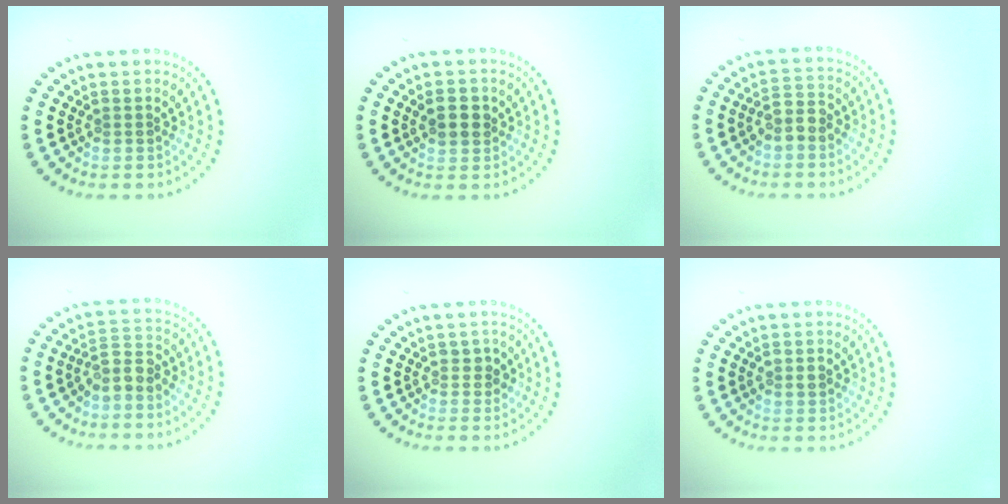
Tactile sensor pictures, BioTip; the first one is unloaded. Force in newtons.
{"total": 2.5, "press": 2.5, "slide": 0.6}
{"total": 2.4, "press": 2.3, "slide": 0.9}
{"total": 2.3, "press": 1.9, "slide": 1.3}
{"total": 1.0, "press": 0.9, "slide": 0.4}
{"total": 1.5, "press": 1.5, "slide": 0.2}